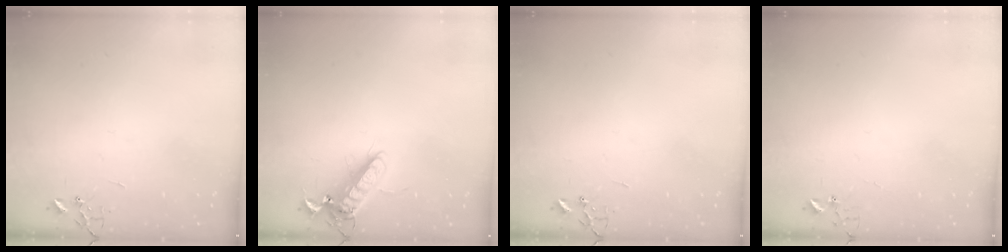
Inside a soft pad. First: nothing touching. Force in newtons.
{"total": 13.2, "press": 13.0, "slide": 2.1}
{"total": 0.0}
{"total": 3.9, "press": 3.9, "slide": 0.3}